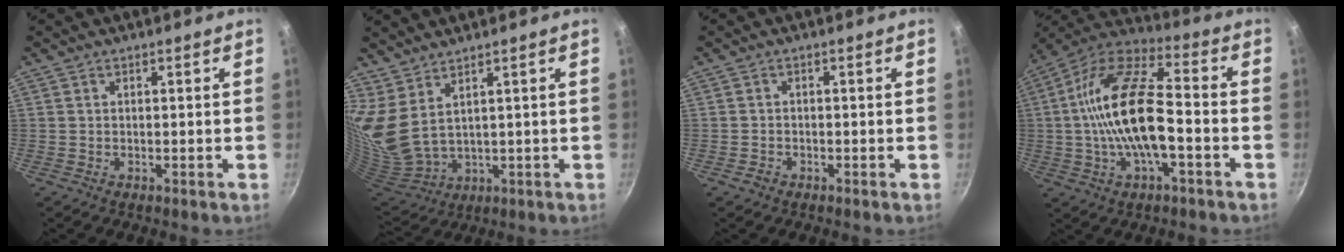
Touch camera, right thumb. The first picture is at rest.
{"total": 9.0, "force": [5.6, 3.8, 5.9], "torque": [-0.110, -0.061, 0.129]}
{"total": 1.3, "force": [-0.8, 1.0, 0.4], "torque": [-0.008, 0.011, -0.015]}
{"total": 19.2, "force": [-2.5, 8.0, 17.3], "torque": [-0.317, 0.039, -0.064]}